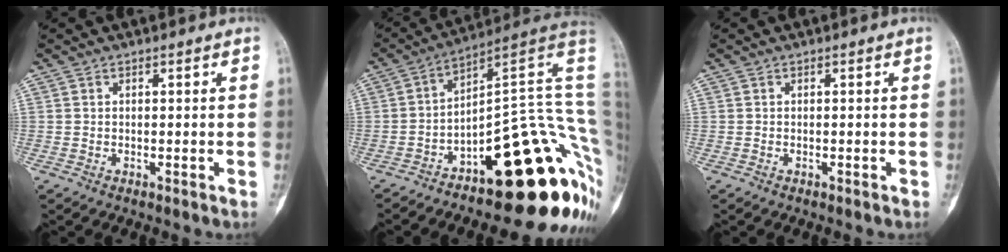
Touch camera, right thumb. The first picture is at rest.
{"total": 24.7, "force": [-5.3, 9.0, 22.3], "torque": [-0.178, 0.097, -0.064]}
{"total": 0.0}